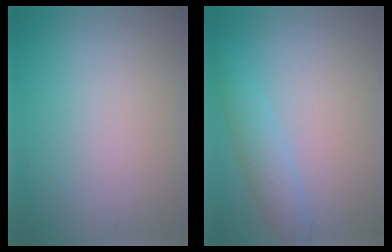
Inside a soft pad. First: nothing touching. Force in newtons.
{"total": 2.7, "press": 2.7, "slide": 0.1}